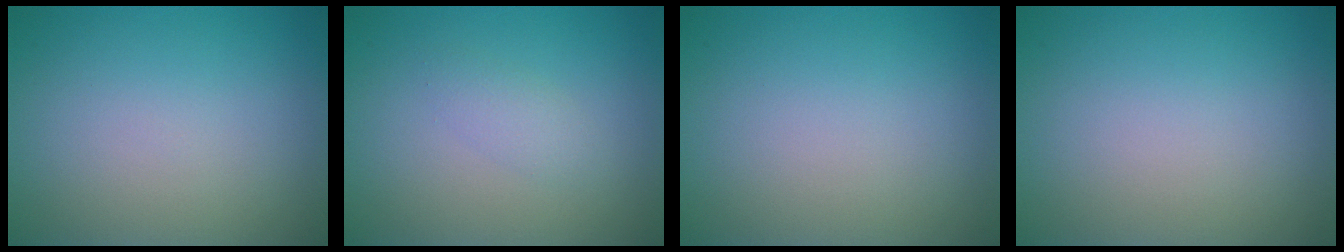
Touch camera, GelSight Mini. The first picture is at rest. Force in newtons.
{"total": 1.4, "press": 1.3, "slide": 0.1}
{"total": 0.0}
{"total": 0.0}